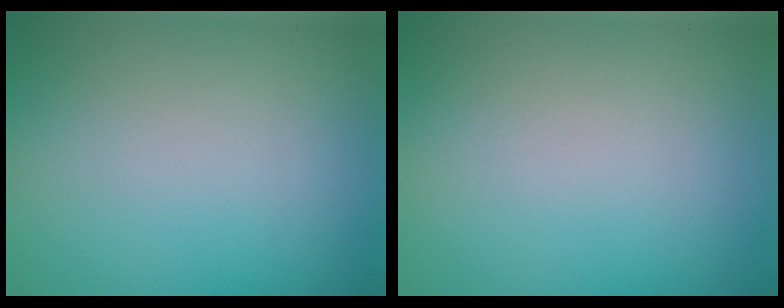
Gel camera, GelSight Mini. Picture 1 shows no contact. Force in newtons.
{"total": 0.0}